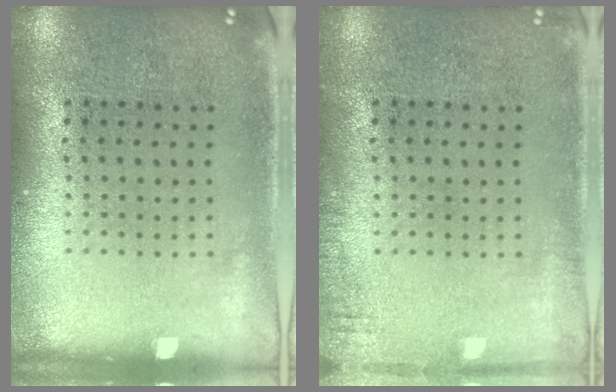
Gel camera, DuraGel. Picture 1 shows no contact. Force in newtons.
{"total": 1.3, "press": 1.3, "slide": 0.1}